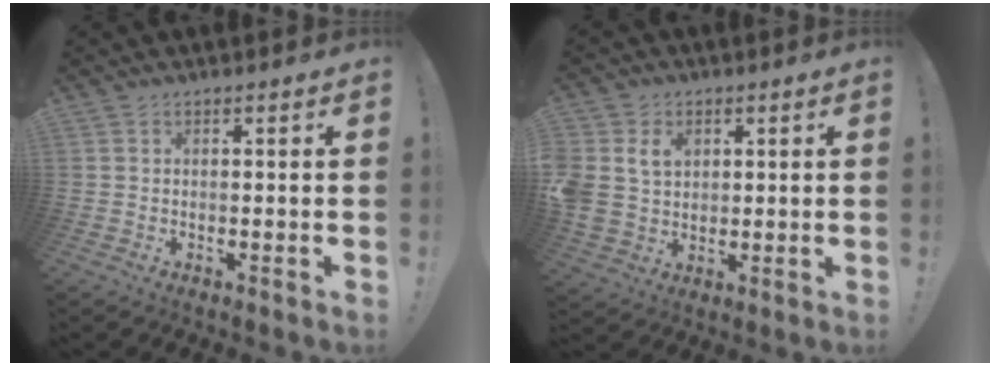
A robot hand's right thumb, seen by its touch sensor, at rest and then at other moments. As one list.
[{"total": 9.2, "force": [3.4, 7.4, 4.2], "torque": [-0.086, -0.009, 0.068]}]